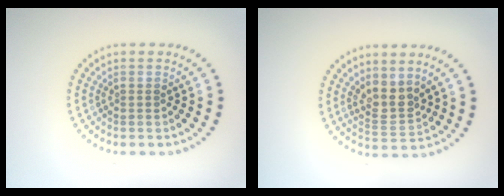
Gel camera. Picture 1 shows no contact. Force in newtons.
{"total": 2.6, "press": 2.1, "slide": 1.7}